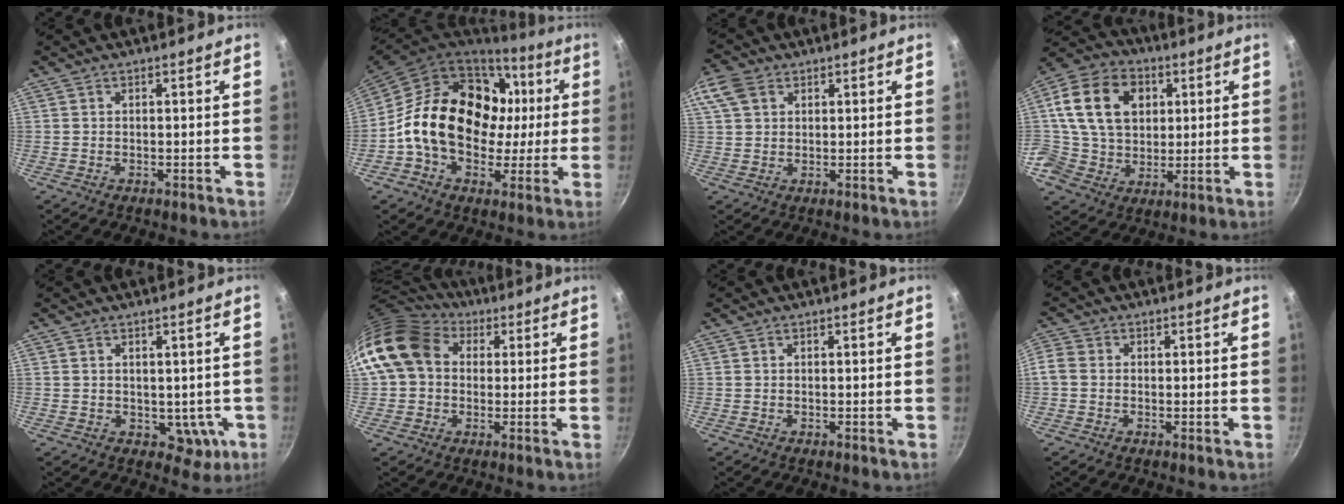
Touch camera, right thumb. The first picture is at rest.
{"total": 23.1, "force": [2.0, 17.1, 15.4], "torque": [-0.238, 0.032, 0.034]}
{"total": 6.3, "force": [2.8, 4.4, 3.5], "torque": [-0.067, 0.005, 0.049]}
{"total": 16.4, "force": [4.3, 13.1, 9.0], "torque": [-0.145, 0.002, 0.068]}
{"total": 4.8, "force": [-0.3, 3.8, 3.0], "torque": [-0.015, 0.009, 0.006]}
{"total": 14.7, "force": [3.1, 11.7, 8.4], "torque": [-0.143, 0.026, 0.041]}
{"total": 0.0}
{"total": 3.2, "force": [-0.6, 2.7, 1.6], "torque": [-0.031, 0.008, -0.022]}